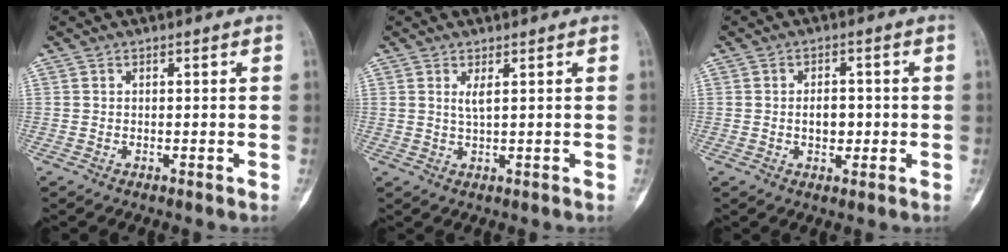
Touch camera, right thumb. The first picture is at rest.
{"total": 2.0, "force": [0.9, 0.2, 1.8], "torque": [-0.039, -0.009, 0.021]}
{"total": 4.3, "force": [-0.3, 2.7, 3.3], "torque": [-0.039, 0.004, -0.004]}